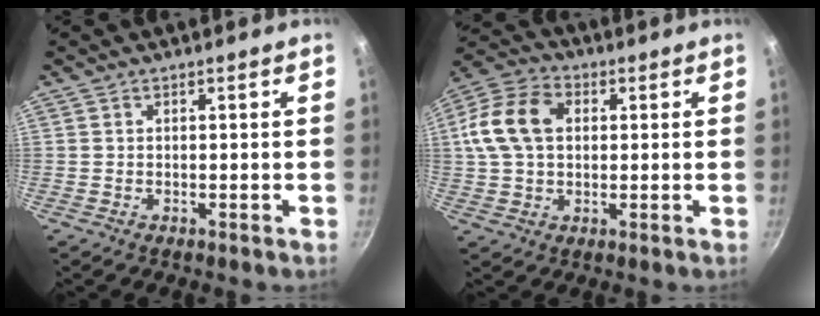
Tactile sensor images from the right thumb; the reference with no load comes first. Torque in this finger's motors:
{"motor_torque": [0.01, 0.28, 0.38, -0.36, 0.08]}